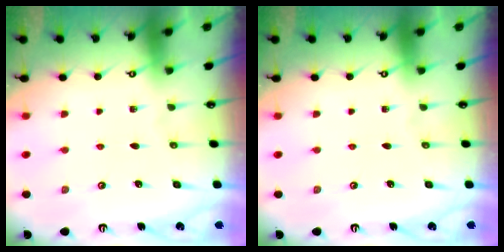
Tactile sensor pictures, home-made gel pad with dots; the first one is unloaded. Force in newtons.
{"total": 0.0}